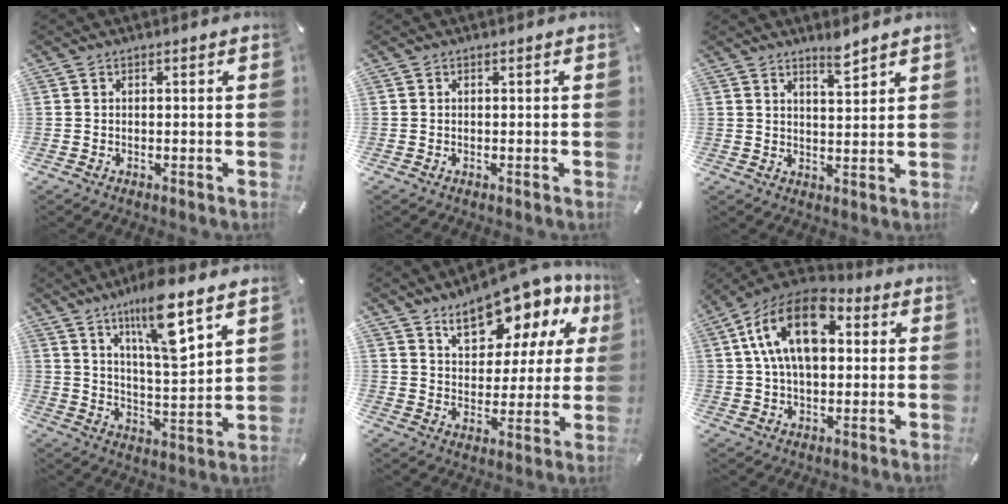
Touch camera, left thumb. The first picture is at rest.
{"total": 0.0}
{"total": 4.5, "force": [4.0, 0.6, 2.0], "torque": [-0.032, -0.029, 0.069]}
{"total": 14.5, "force": [9.5, 3.3, 10.5], "torque": [-0.176, -0.050, 0.155]}
{"total": 14.6, "force": [11.1, 6.9, 6.6], "torque": [-0.107, -0.075, 0.195]}
{"total": 16.8, "force": [5.1, 10.4, 12.1], "torque": [-0.245, -0.003, 0.087]}